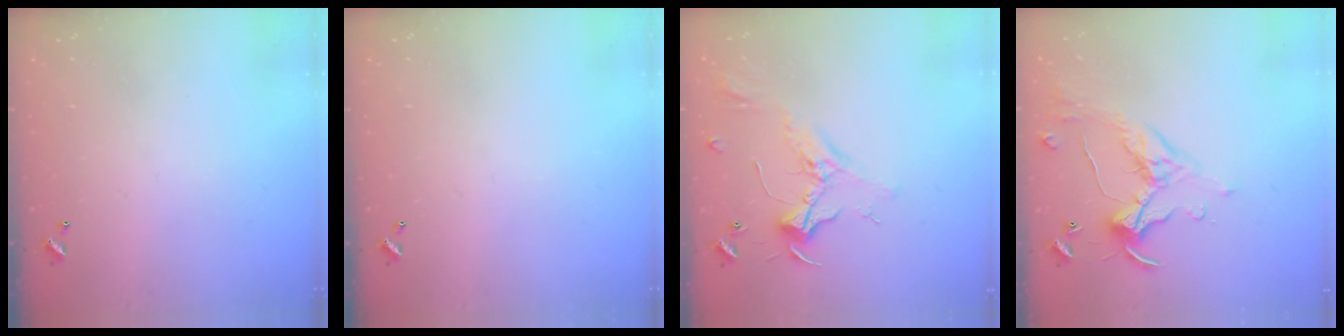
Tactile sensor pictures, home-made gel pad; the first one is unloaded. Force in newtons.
{"total": 0.0}
{"total": 2.4, "press": 2.3, "slide": 0.8}
{"total": 1.5, "press": 1.5, "slide": 0.2}